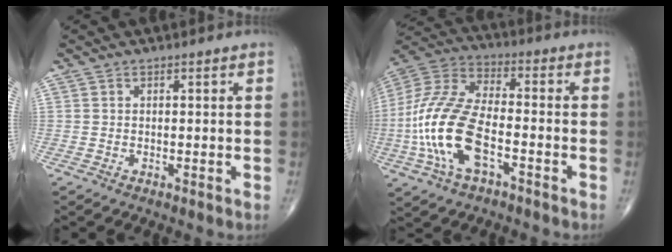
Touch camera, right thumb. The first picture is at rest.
{"total": 18.2, "force": [-5.1, 8.6, 15.2], "torque": [-0.330, 0.028, -0.096]}